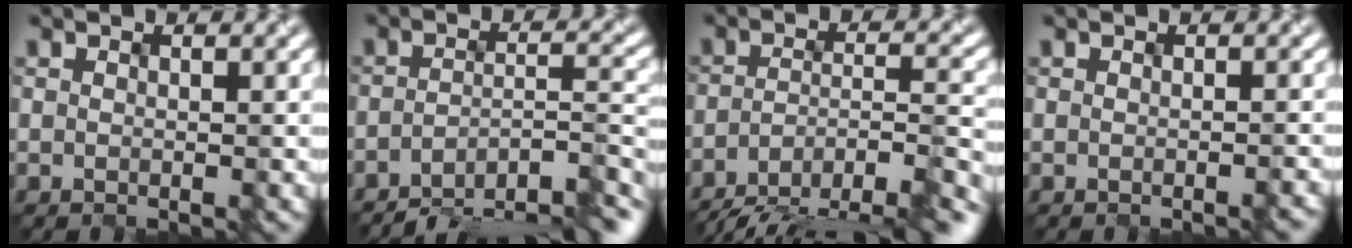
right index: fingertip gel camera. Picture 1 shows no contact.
{"total": 9.1, "force": [-7.8, 1.8, 4.5], "torque": [-0.054, 0.007, -0.113]}
{"total": 10.6, "force": [-8.6, 2.6, 5.6], "torque": [-0.090, -0.006, -0.129]}
{"total": 0.9, "force": [-0.4, 0.3, 0.8], "torque": [-0.006, 0.000, -0.004]}